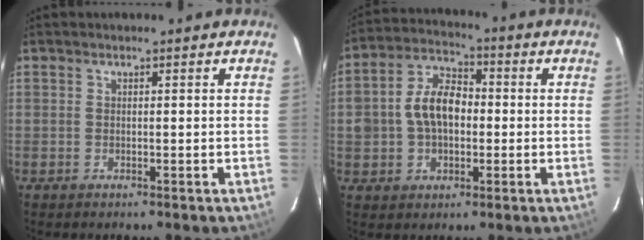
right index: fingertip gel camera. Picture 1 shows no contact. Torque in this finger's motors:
{"motor_torque": [0.38, -0.07, 0.29, 0.14]}